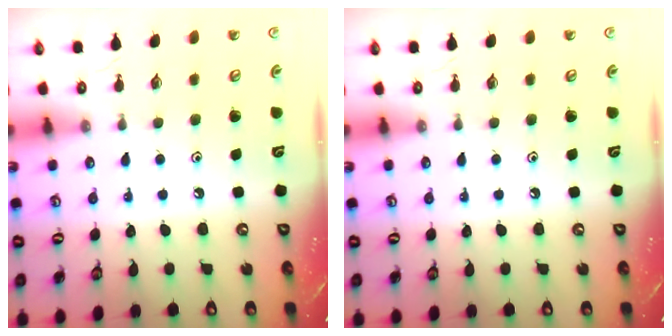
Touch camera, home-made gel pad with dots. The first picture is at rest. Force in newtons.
{"total": 0.0}